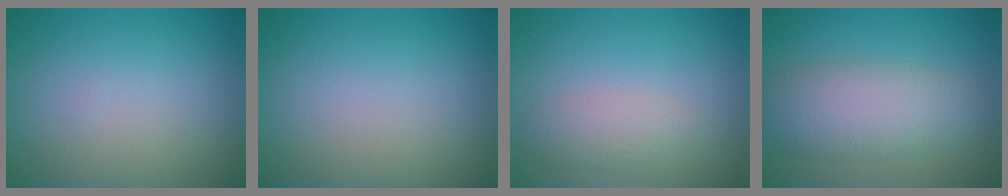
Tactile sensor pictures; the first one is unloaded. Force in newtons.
{"total": 0.0}
{"total": 2.1, "press": 2.1, "slide": 0.1}
{"total": 5.6, "press": 5.6, "slide": 0.1}